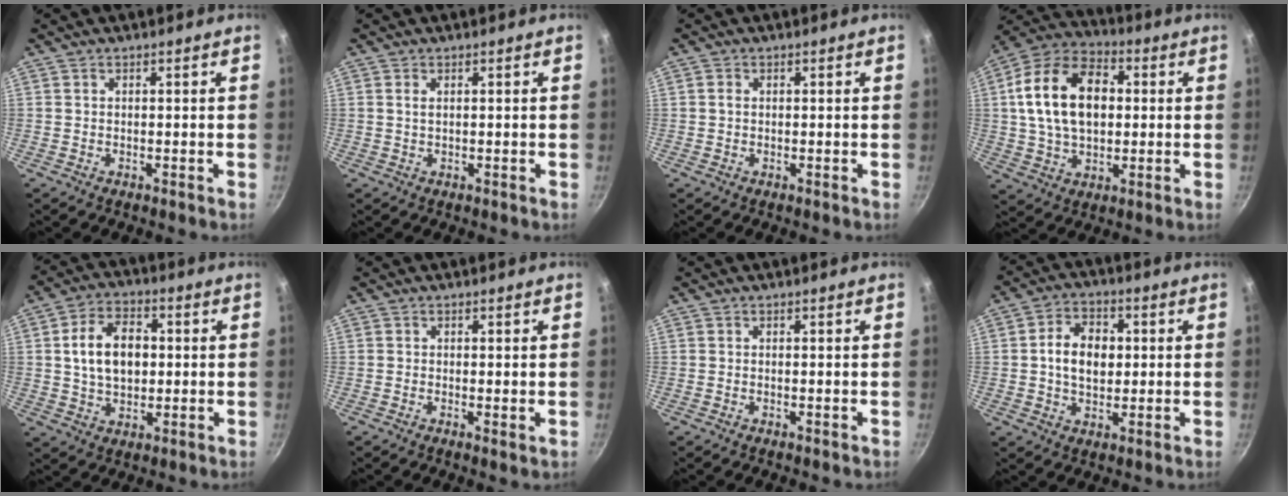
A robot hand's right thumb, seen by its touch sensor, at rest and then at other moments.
{"total": 1.2, "force": [0.3, 0.5, 1.0], "torque": [-0.018, 0.001, 0.005]}
{"total": 0.9, "force": [0.1, 0.8, 0.5], "torque": [-0.008, 0.004, 0.001]}
{"total": 18.6, "force": [2.5, 12.2, 13.8], "torque": [-0.220, 0.023, 0.032]}
{"total": 11.5, "force": [1.2, 7.7, 8.4], "torque": [-0.124, 0.014, 0.016]}
{"total": 0.9, "force": [0.0, 0.2, 0.9], "torque": [-0.016, -0.007, -0.004]}
{"total": 0.0}
{"total": 9.1, "force": [0.8, 6.4, 6.3], "torque": [-0.088, 0.011, 0.005]}